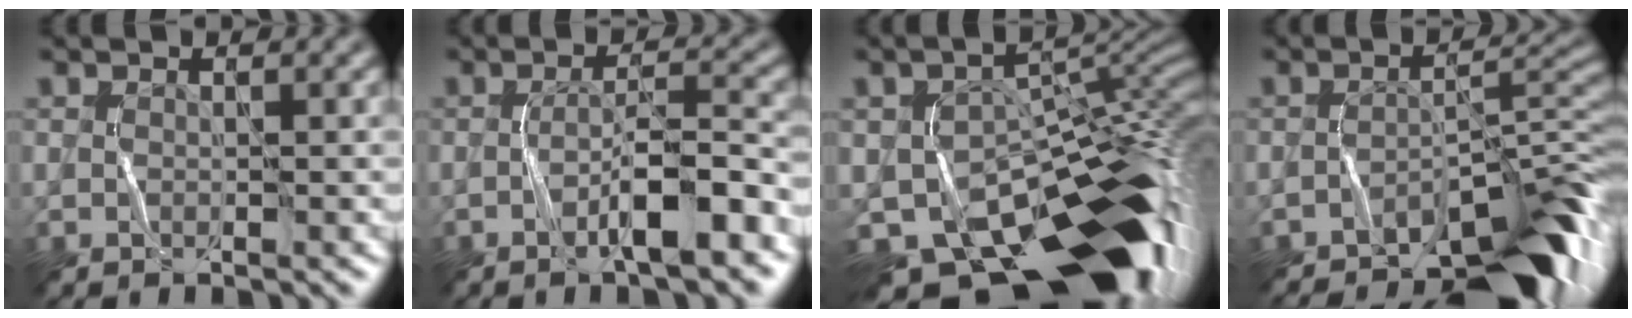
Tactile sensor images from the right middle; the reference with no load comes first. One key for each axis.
{"total": 4.8, "fx": -2.6, "fy": 0.6, "fz": 4.0, "tx": -0.063, "ty": 0.024, "tz": -0.042}
{"total": 17.0, "fx": -10.1, "fy": 7.7, "fz": 11.2, "tx": -0.152, "ty": -0.009, "tz": -0.144}
{"total": 9.1, "fx": -7.1, "fy": 2.5, "fz": 5.1, "tx": -0.051, "ty": 0.012, "tz": -0.115}